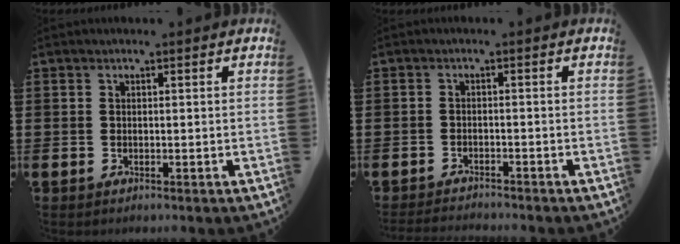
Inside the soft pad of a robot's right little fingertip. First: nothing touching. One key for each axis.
{"total": 1.5, "fx": -1.5, "fy": -0.1, "fz": 0.0, "tx": -0.003, "ty": 0.002, "tz": -0.032}